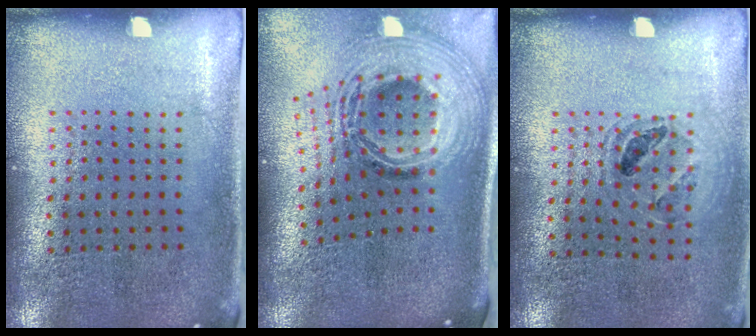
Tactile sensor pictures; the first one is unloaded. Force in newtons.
{"total": 2.7, "press": 1.8, "slide": 2.0}
{"total": 1.0, "press": 0.9, "slide": 0.2}